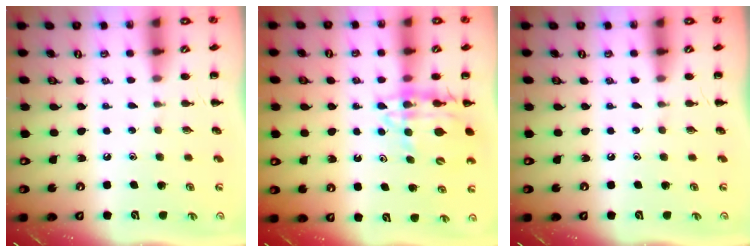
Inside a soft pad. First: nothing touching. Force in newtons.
{"total": 12.5, "press": 12.1, "slide": 3.3}
{"total": 0.0}